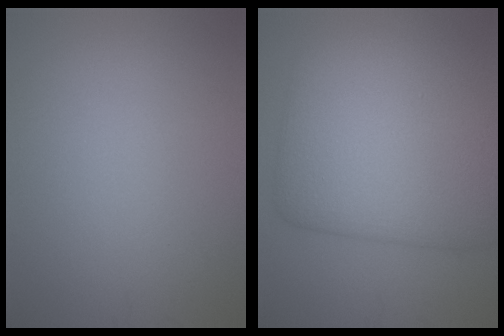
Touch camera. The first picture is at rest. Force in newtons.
{"total": 11.1, "press": 11.1, "slide": 0.3}